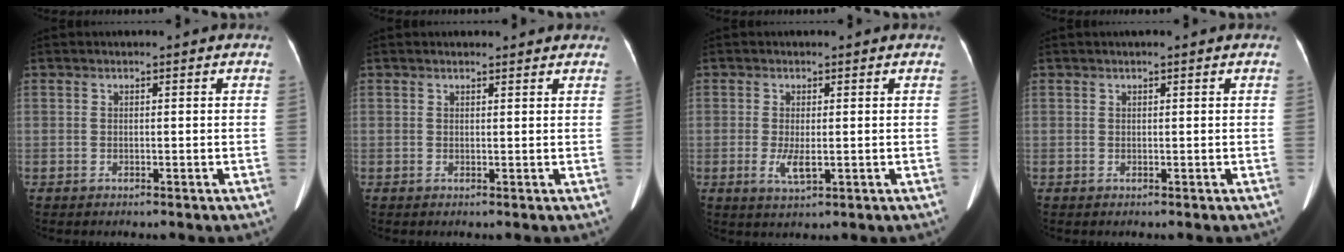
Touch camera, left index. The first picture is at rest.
{"total": 3.7, "force": [3.5, 0.9, 1.0], "torque": [-0.012, 0.013, 0.036]}
{"total": 3.3, "force": [-0.1, 0.9, 3.1], "torque": [-0.059, -0.006, 0.002]}
{"total": 1.1, "force": [0.8, 0.0, 0.7], "torque": [-0.011, 0.011, 0.015]}